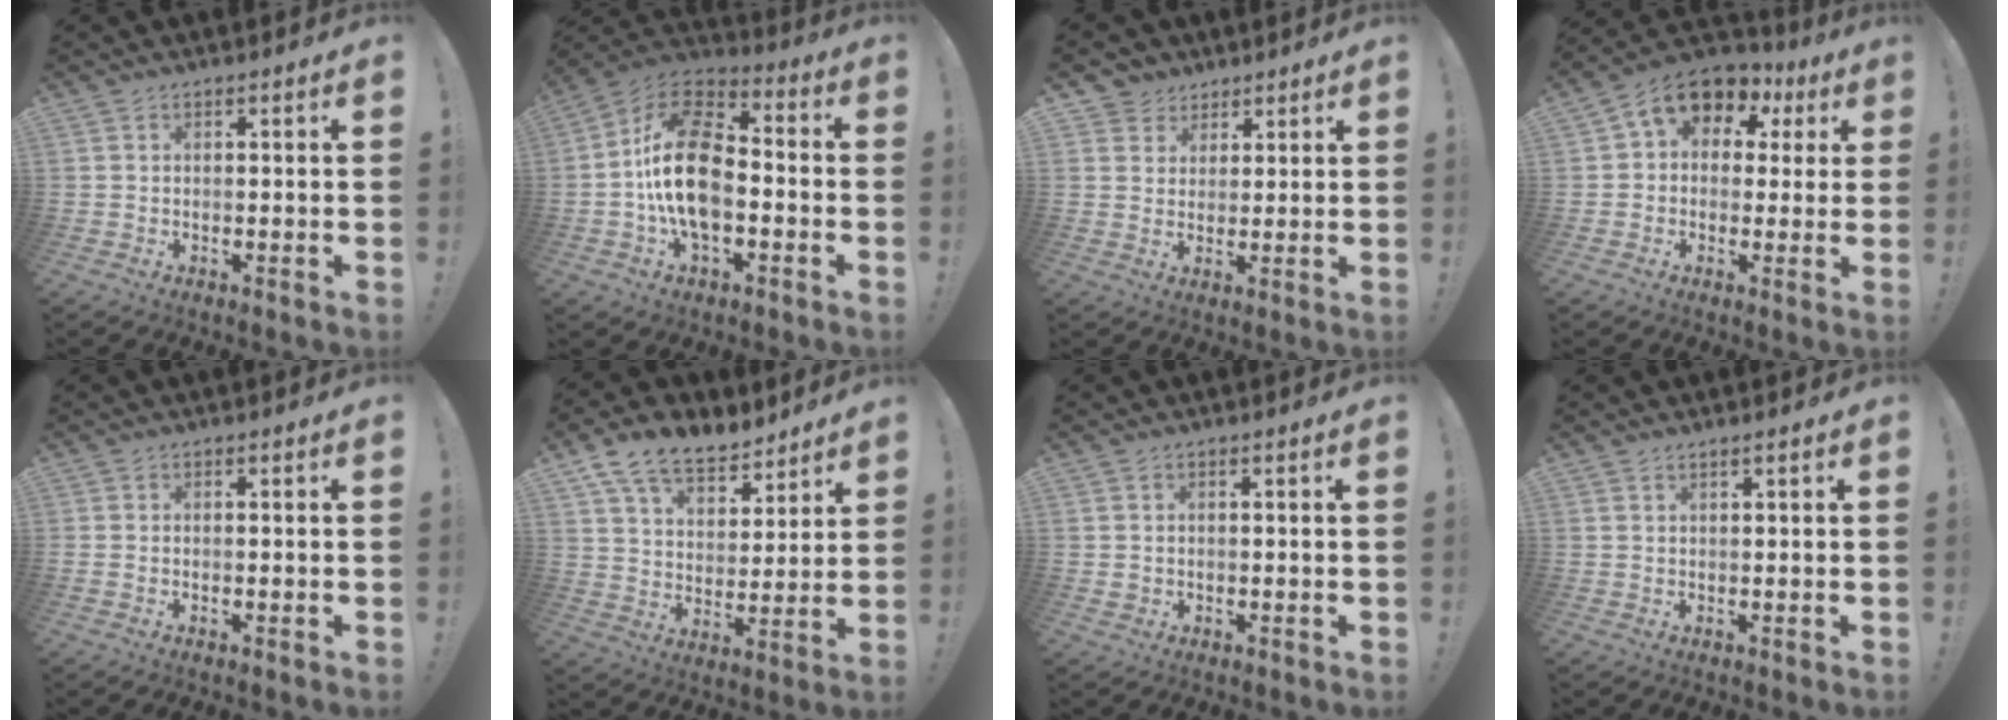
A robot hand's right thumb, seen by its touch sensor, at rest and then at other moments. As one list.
[{"total": 20.5, "force": [-2.3, 12.5, 16.0], "torque": [-0.293, 0.031, -0.035]}, {"total": 5.1, "force": [2.9, 4.2, 0.0], "torque": [0.000, -0.021, 0.057]}, {"total": 10.7, "force": [4.9, 7.8, 5.5], "torque": [-0.087, -0.022, 0.095]}, {"total": 0.5, "force": [-0.3, 0.0, 0.4], "torque": [-0.011, 0.000, -0.005]}, {"total": 12.8, "force": [9.5, 6.8, 5.4], "torque": [-0.092, -0.061, 0.178]}, {"total": 1.4, "force": [0.1, 1.3, 0.4], "torque": [-0.004, 0.003, 0.001]}, {"total": 1.2, "force": [0.8, -0.1, 0.9], "torque": [-0.023, 0.001, 0.015]}]